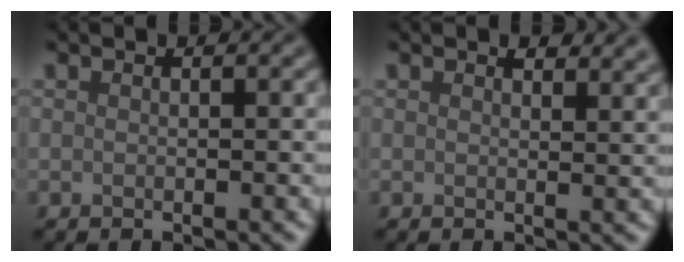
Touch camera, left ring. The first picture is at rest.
{"total": 2.2, "force": [1.8, 0.7, 1.0], "torque": [-0.011, 0.001, 0.026]}